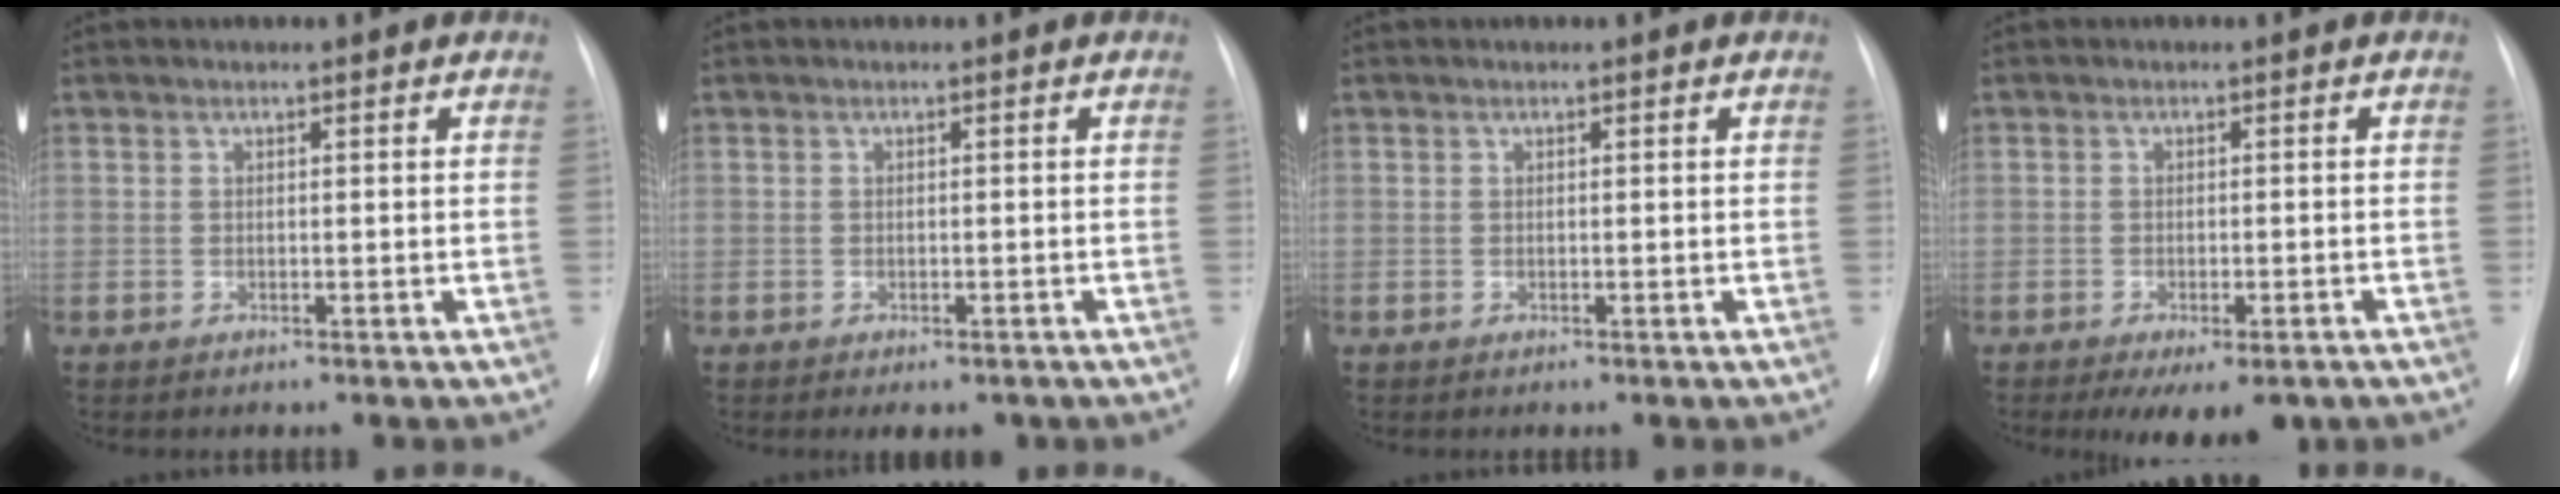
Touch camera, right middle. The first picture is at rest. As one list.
[{"total": 2.3, "force": [-1.6, 1.2, 1.2], "torque": [-0.009, -0.002, -0.013]}, {"total": 0.0}, {"total": 6.8, "force": [-4.6, 2.4, 4.4], "torque": [-0.048, -0.008, -0.063]}]